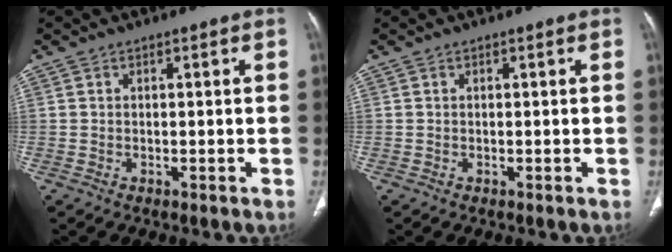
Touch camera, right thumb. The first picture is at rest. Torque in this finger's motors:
{"motor_torque": [-0.24, 0.24, -0.08, -0.08, 0.00]}